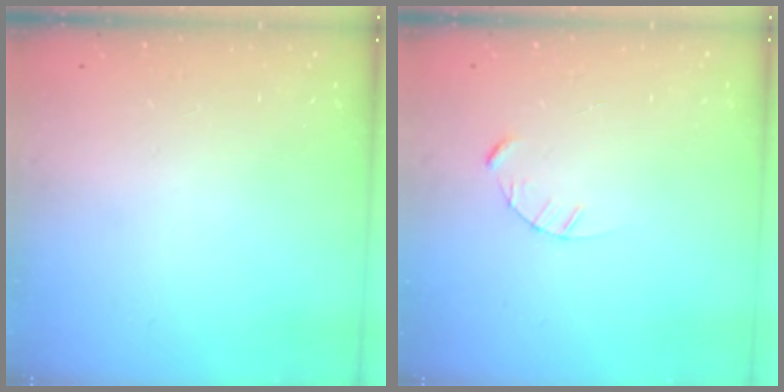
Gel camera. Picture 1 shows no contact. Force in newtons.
{"total": 2.4, "press": 2.4, "slide": 0.3}